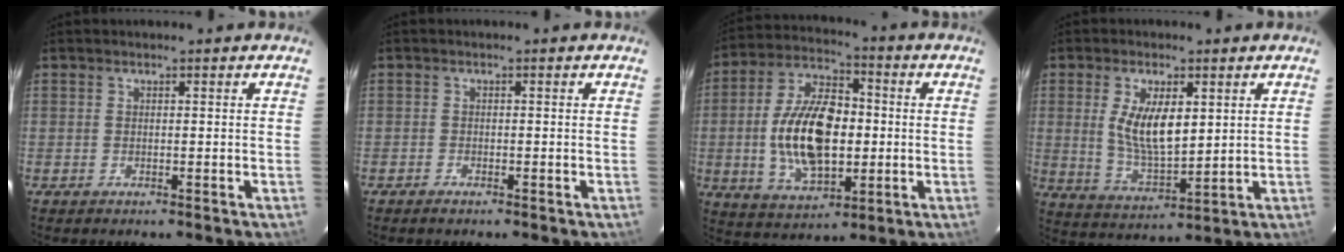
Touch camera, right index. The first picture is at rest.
{"total": 1.0, "force": [-0.8, 0.3, 0.3], "torque": [-0.009, -0.001, -0.019]}
{"total": 17.1, "force": [-1.4, 9.3, 14.3], "torque": [-0.276, 0.013, -0.017]}
{"total": 9.8, "force": [2.3, 4.2, 8.6], "torque": [-0.168, -0.005, 0.053]}